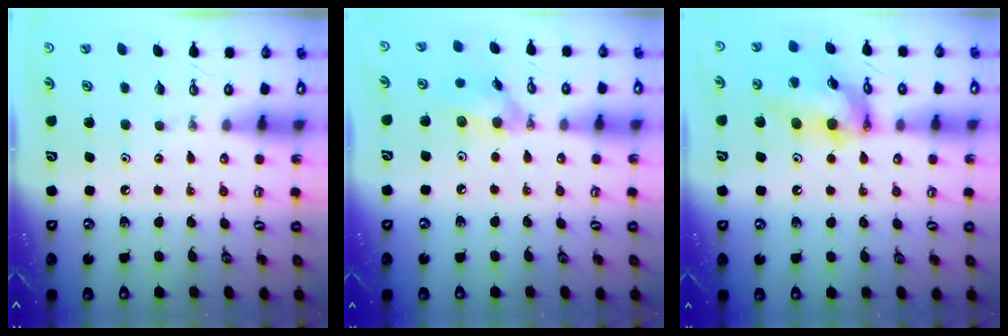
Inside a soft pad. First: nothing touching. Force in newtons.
{"total": 10.5, "press": 10.2, "slide": 2.3}
{"total": 14.9, "press": 14.8, "slide": 1.8}